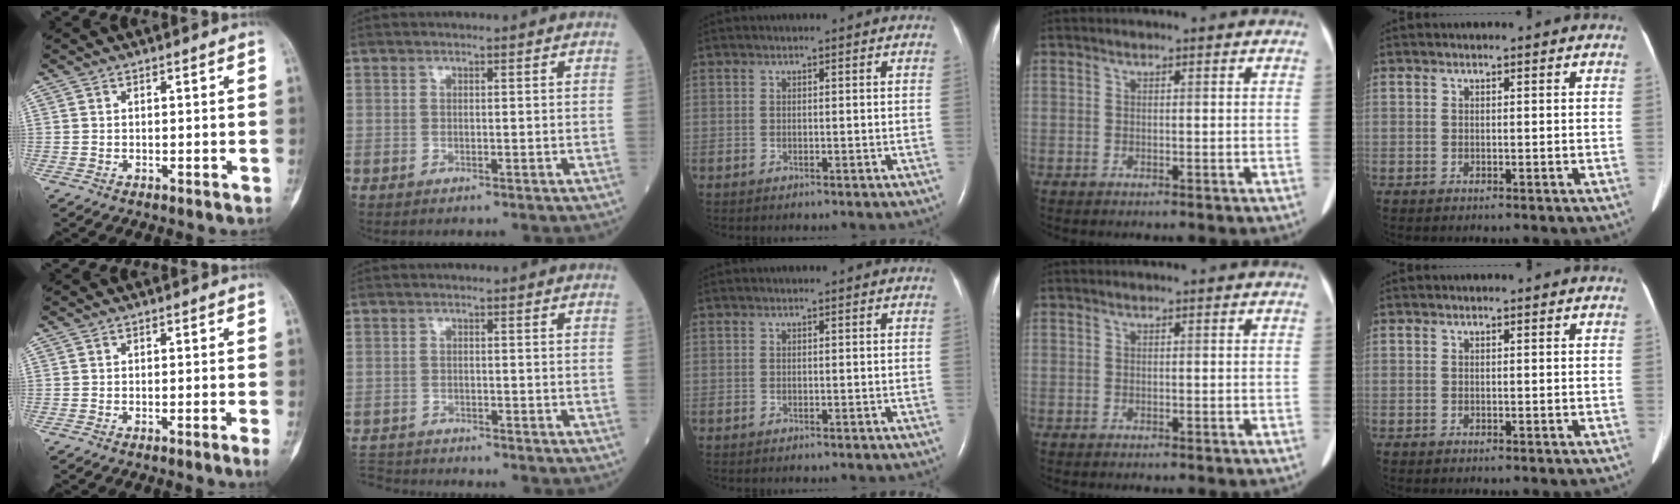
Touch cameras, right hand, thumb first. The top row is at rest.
{"thumb": {"total": 1.6, "force": [-0.8, -0.4, 1.3], "torque": [-0.029, -0.003, -0.015]}, "index": {"total": 4.7, "force": [-4.6, 0.5, -0.1], "torque": [0.003, -0.012, -0.087]}}